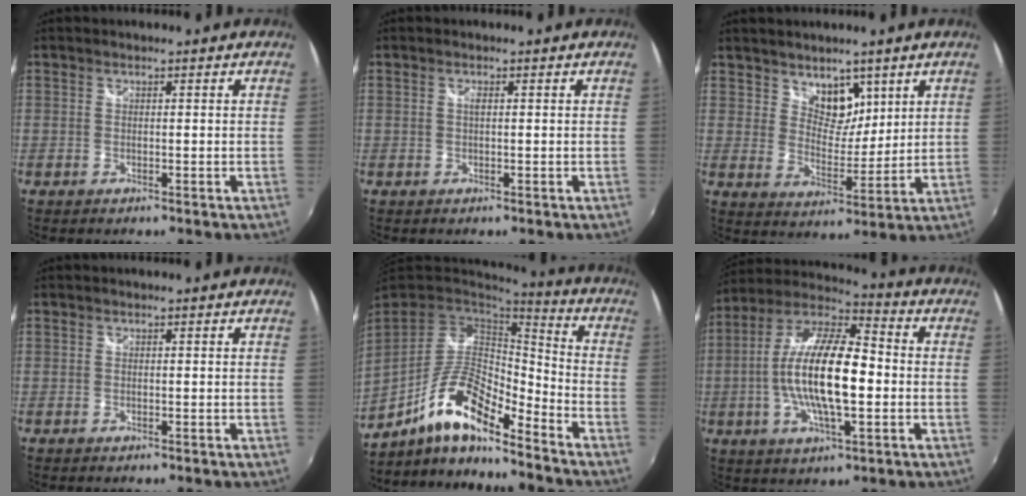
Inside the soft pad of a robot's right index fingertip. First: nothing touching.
{"total": 0.7, "force": [0.1, 0.1, 0.7], "torque": [-0.013, 0.002, 0.000]}
{"total": 6.8, "force": [4.5, 3.9, 3.2], "torque": [-0.036, 0.000, 0.082]}
{"total": 0.0}
{"total": 14.4, "force": [-9.7, 3.6, 10.1], "torque": [-0.195, -0.005, -0.187]}
{"total": 17.9, "force": [-1.9, 5.8, 16.8], "torque": [-0.320, 0.002, -0.042]}